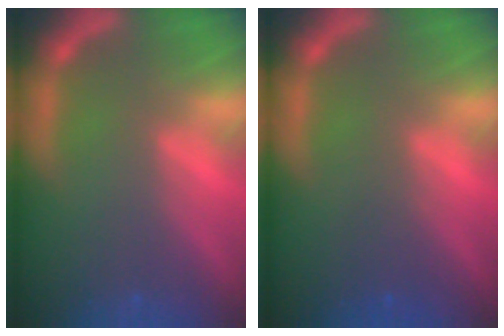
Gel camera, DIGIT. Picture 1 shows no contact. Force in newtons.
{"total": 1.4}